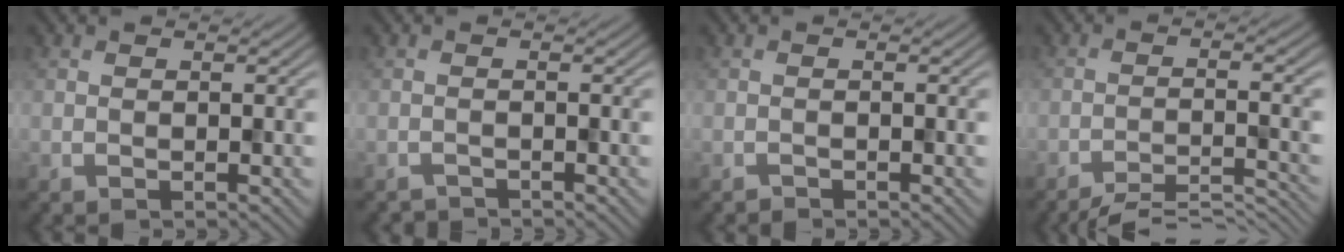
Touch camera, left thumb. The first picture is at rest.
{"total": 1.3, "force": [-1.3, 0.1, 0.0], "torque": [0.002, -0.002, -0.027]}
{"total": 0.6, "force": [-0.6, 0.1, 0.0], "torque": [0.000, 0.000, -0.014]}
{"total": 6.6, "force": [-5.4, 0.9, 3.7], "torque": [-0.069, 0.003, -0.079]}